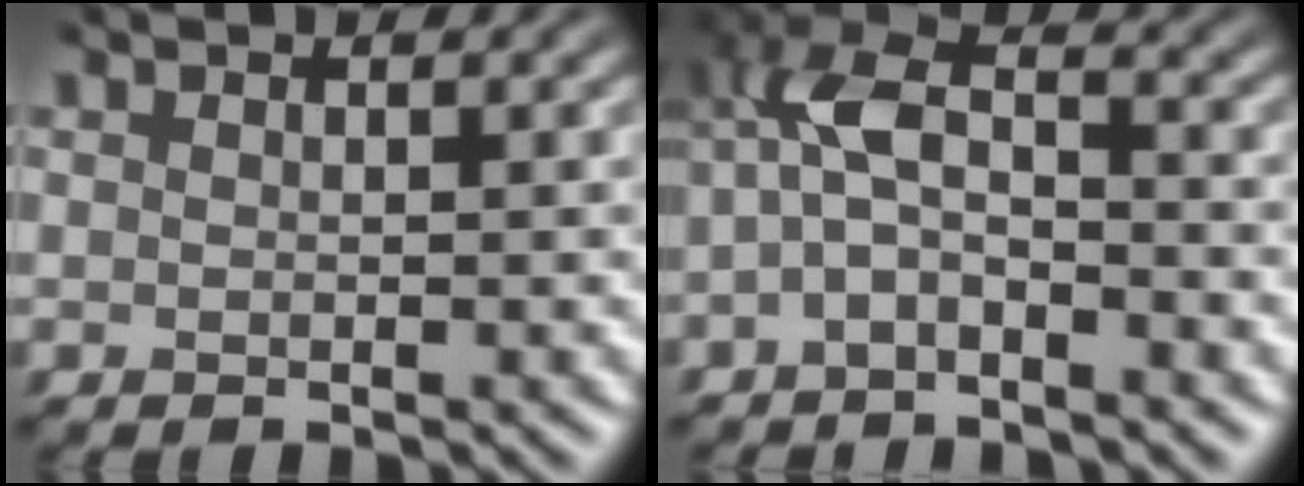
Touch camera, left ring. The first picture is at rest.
{"total": 4.2, "force": [-2.2, 1.9, 3.1], "torque": [-0.088, 0.009, -0.040]}